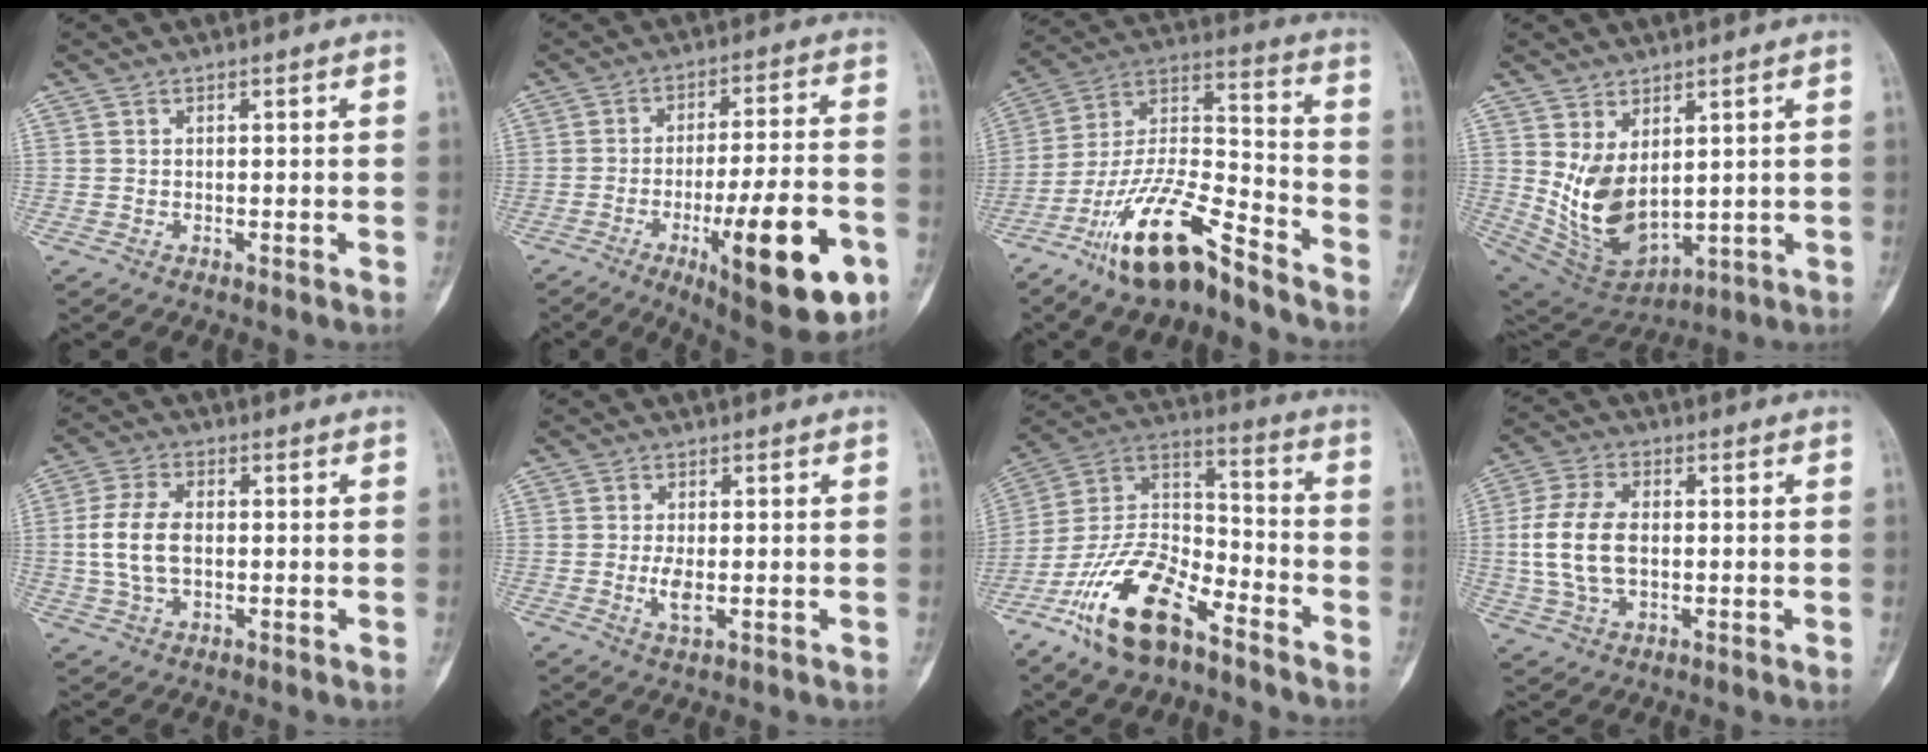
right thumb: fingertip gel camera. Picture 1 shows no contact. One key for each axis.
{"total": 20.8, "fx": -8.0, "fy": 5.4, "fz": 18.4, "tx": -0.251, "ty": 0.018, "tz": -0.107}
{"total": 16.9, "fx": -11.7, "fy": 4.6, "fz": 11.4, "tx": -0.208, "ty": 0.080, "tz": -0.214}
{"total": 11.8, "fx": 2.2, "fy": 7.0, "fz": 9.3, "tx": -0.152, "ty": -0.025, "tz": 0.072}
{"total": 8.5, "fx": -0.2, "fy": 5.0, "fz": 6.9, "tx": -0.142, "ty": 0.009, "tz": -0.006}
{"total": 3.2, "fx": -0.4, "fy": 1.2, "fz": 2.9, "tx": -0.060, "ty": -0.008, "tz": -0.007}
{"total": 18.5, "fx": -11.4, "fy": 8.3, "fz": 12.1, "tx": -0.216, "ty": 0.077, "tz": -0.213}
{"total": 10.9, "fx": -0.1, "fy": 6.5, "fz": 8.8, "tx": -0.184, "ty": 0.009, "tz": -0.002}